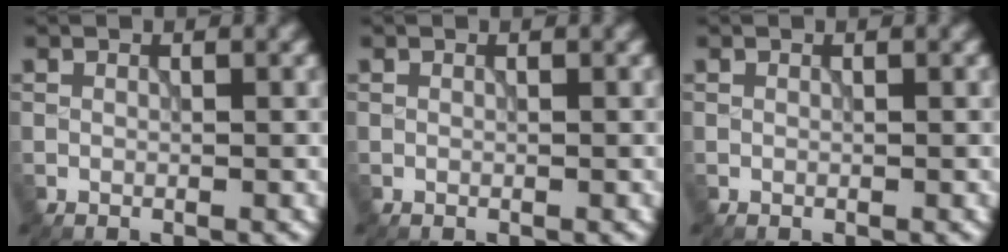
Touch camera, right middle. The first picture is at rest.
{"total": 0.0}
{"total": 0.0}